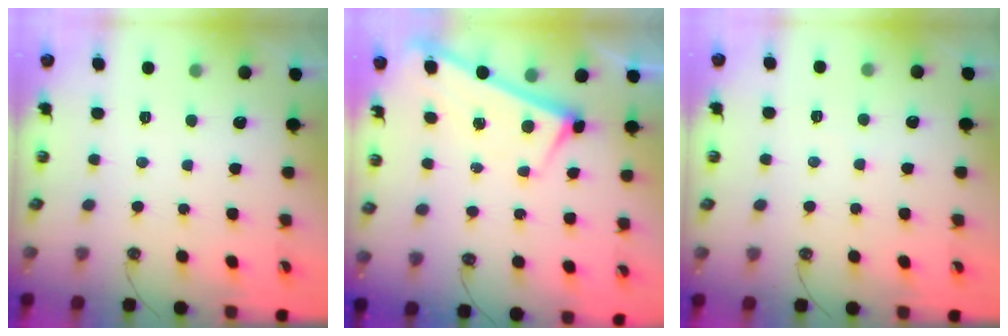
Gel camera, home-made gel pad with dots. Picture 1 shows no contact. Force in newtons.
{"total": 3.0, "press": 3.0, "slide": 0.1}
{"total": 3.6, "press": 3.6, "slide": 0.1}